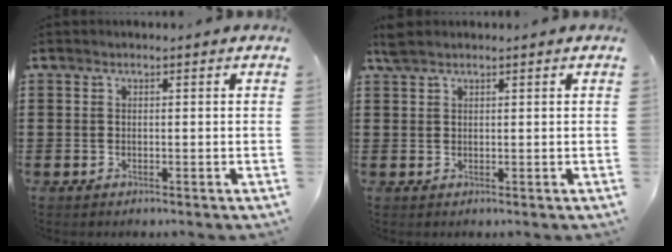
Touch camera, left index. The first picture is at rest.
{"total": 1.7, "force": [1.4, 0.5, 0.9], "torque": [-0.021, 0.002, 0.027]}